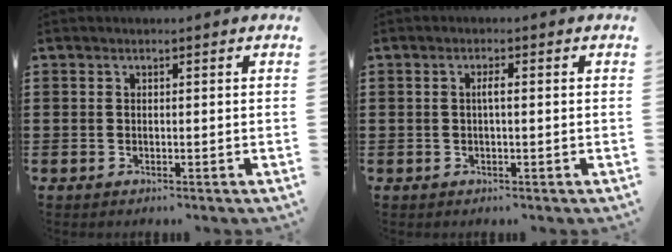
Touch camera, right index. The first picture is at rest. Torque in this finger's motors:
{"motor_torque": [0.39, 0.20, 0.01, 0.05]}